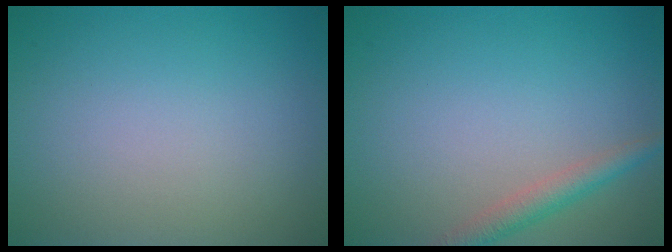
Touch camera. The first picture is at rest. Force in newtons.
{"total": 2.3, "press": 2.3, "slide": 0.1}